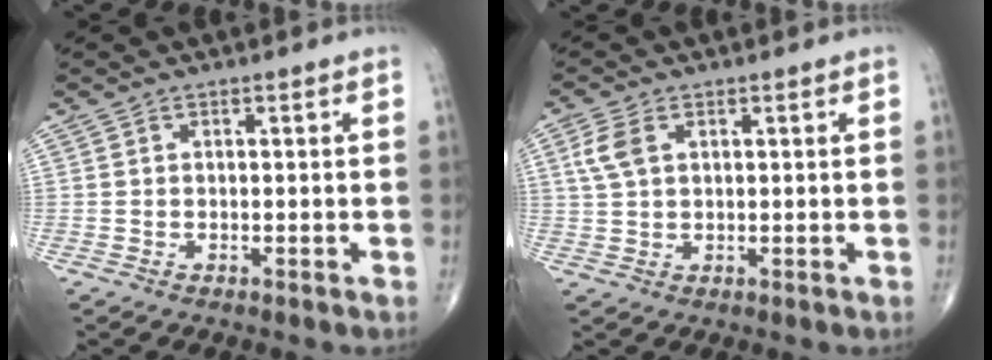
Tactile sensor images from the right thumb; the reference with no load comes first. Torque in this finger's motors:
{"motor_torque": [-0.15, 0.17, 0.06, -0.03, 0.02]}